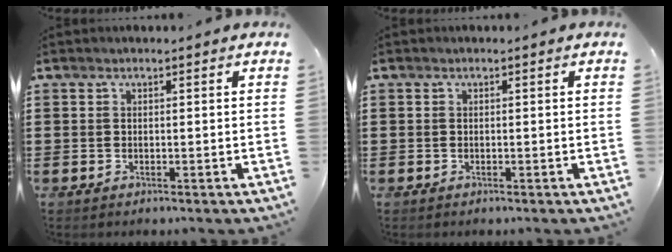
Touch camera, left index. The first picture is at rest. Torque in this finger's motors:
{"motor_torque": [0.00, 0.00, 0.00, 0.01]}